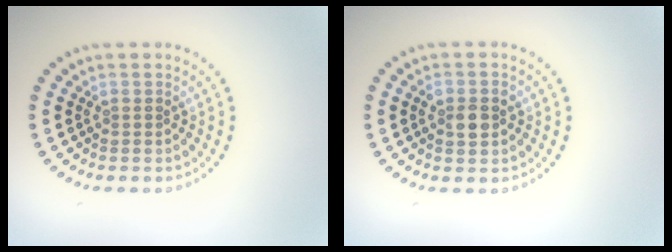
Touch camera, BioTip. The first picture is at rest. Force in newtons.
{"total": 2.5, "press": 2.5, "slide": 0.1}